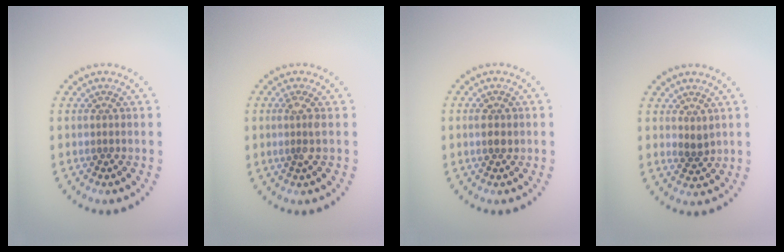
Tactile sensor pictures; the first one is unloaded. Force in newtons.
{"total": 1.5, "press": 1.2, "slide": 0.9}
{"total": 1.4, "press": 1.3, "slide": 0.3}
{"total": 1.0, "press": 0.8, "slide": 0.6}